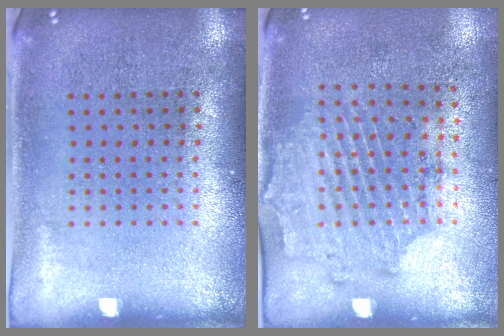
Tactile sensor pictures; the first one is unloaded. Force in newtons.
{"total": 1.7, "press": 1.3, "slide": 1.1}